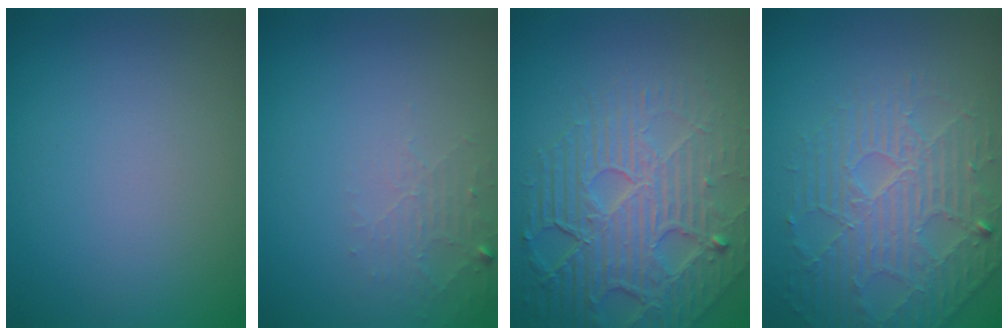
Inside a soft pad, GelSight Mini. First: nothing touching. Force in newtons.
{"total": 1.7, "press": 1.7, "slide": 0.3}
{"total": 8.5, "press": 5.8, "slide": 6.3}
{"total": 4.1, "press": 4.0, "slide": 1.0}